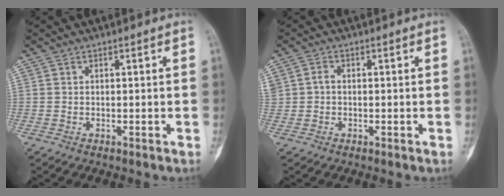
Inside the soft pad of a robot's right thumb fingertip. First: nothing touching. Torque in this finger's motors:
{"motor_torque": [-0.02, 0.03, 0.20, 0.04, 0.04]}